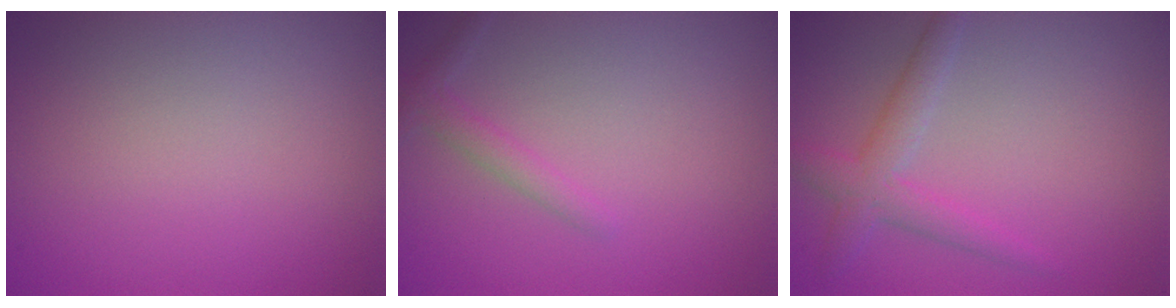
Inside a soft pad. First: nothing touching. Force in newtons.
{"total": 1.6, "press": 1.6, "slide": 0.1}
{"total": 2.8, "press": 2.8, "slide": 0.0}